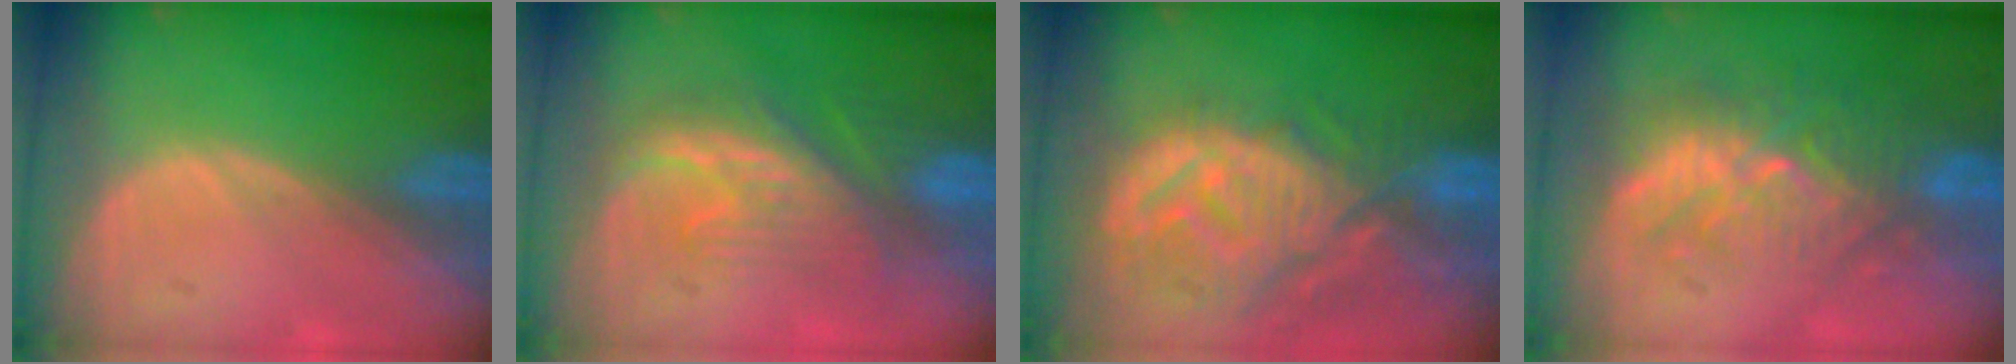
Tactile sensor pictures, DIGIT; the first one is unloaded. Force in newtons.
{"total": 8.2, "press": 7.9, "slide": 1.8}
{"total": 12.7, "press": 11.3, "slide": 5.9}
{"total": 9.3, "press": 8.9, "slide": 2.7}